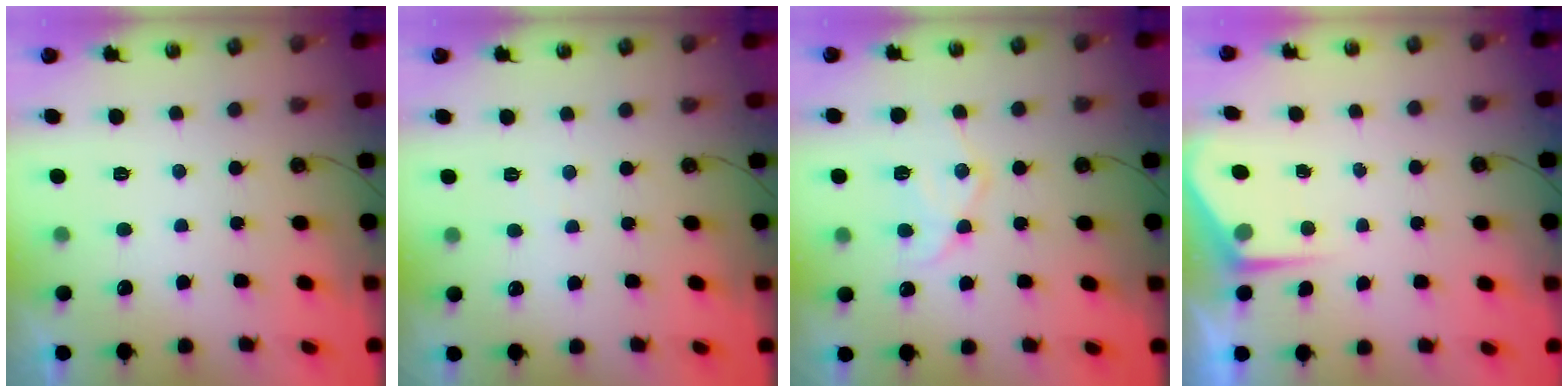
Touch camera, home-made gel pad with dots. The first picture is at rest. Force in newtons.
{"total": 1.7, "press": 1.6, "slide": 0.3}
{"total": 13.1, "press": 13.1, "slide": 1.2}
{"total": 4.6, "press": 4.6, "slide": 0.2}